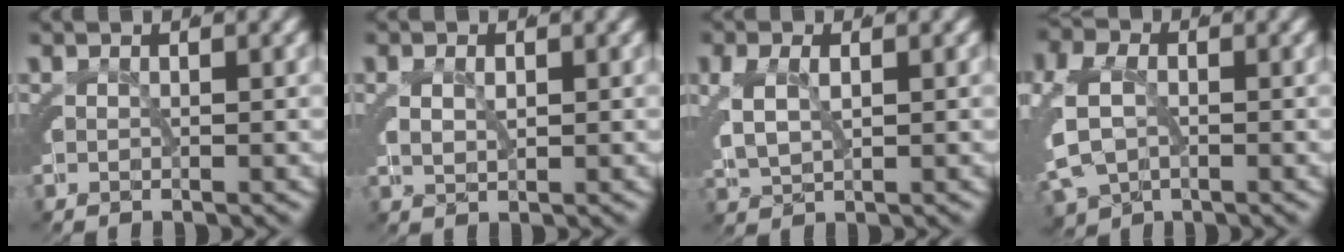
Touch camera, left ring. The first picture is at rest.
{"total": 1.0, "force": [0.0, 1.0, 0.3], "torque": [-0.015, -0.007, 0.004]}
{"total": 3.6, "force": [0.0, 3.1, 1.8], "torque": [-0.058, -0.012, 0.004]}
{"total": 6.1, "force": [-1.8, 5.2, 2.7], "torque": [-0.079, -0.028, -0.020]}